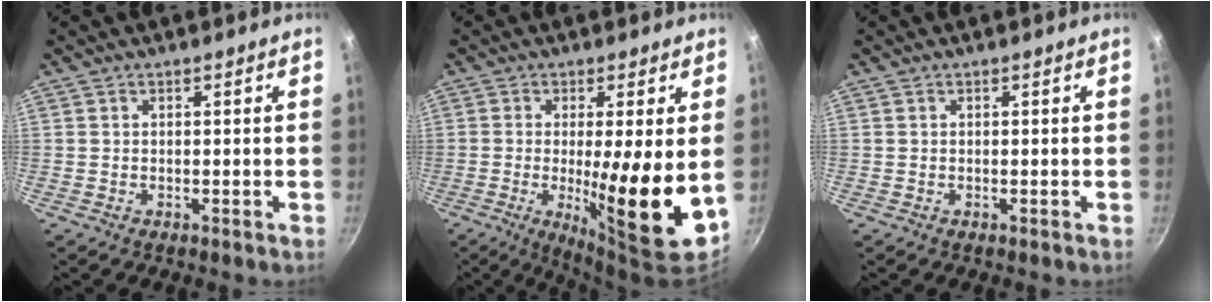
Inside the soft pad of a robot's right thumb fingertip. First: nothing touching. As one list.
[{"total": 14.1, "force": [-0.8, 2.2, 13.9], "torque": [-0.218, -0.020, -0.008]}, {"total": 0.0}]